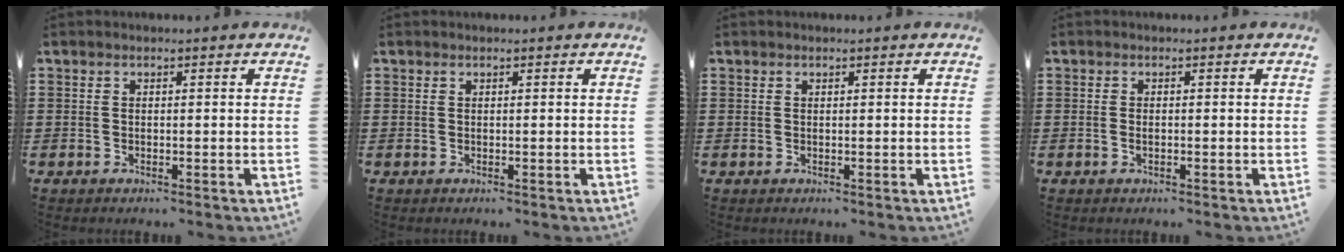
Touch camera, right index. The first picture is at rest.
{"total": 0.0}
{"total": 0.0}
{"total": 0.9, "force": [-0.2, 0.4, 0.8], "torque": [-0.017, -0.001, -0.003]}